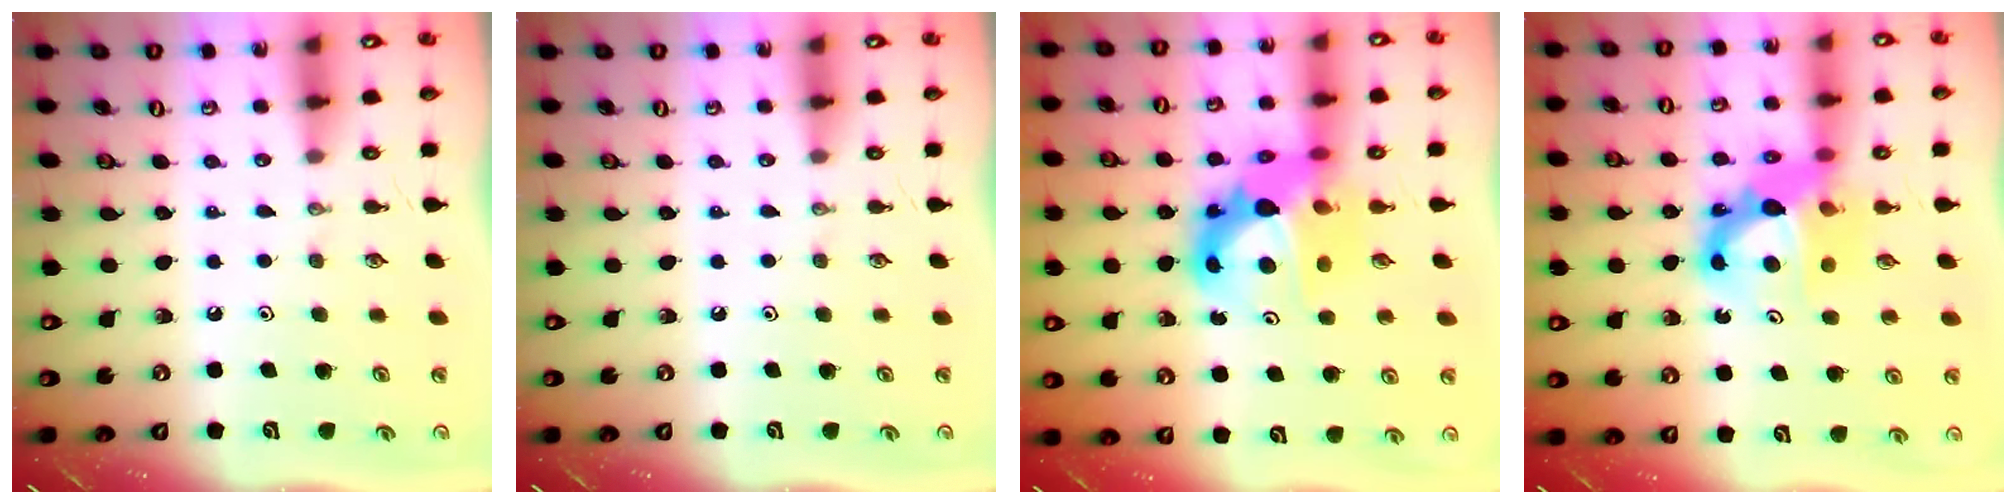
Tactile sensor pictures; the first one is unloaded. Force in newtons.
{"total": 0.0}
{"total": 13.9, "press": 13.9, "slide": 1.0}
{"total": 12.9, "press": 12.8, "slide": 1.5}